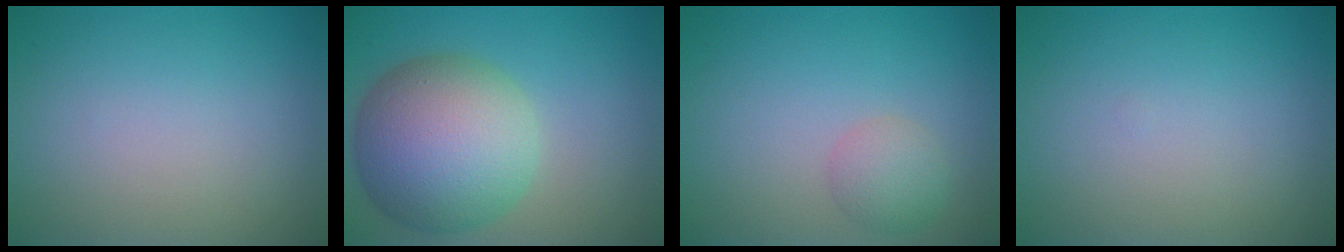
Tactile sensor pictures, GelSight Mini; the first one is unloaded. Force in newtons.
{"total": 10.9, "press": 10.9, "slide": 0.5}
{"total": 2.1, "press": 2.1, "slide": 0.1}
{"total": 0.0}